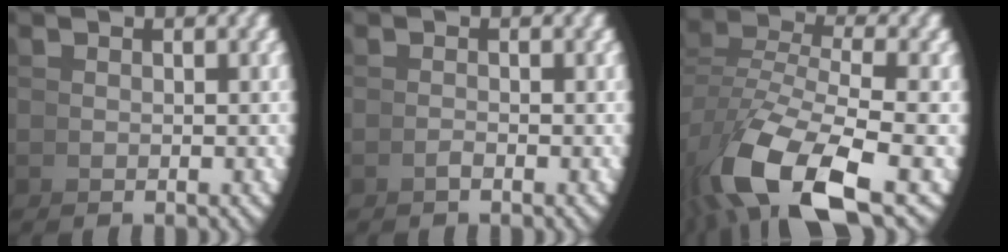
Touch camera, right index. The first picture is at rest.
{"total": 1.1, "force": [-0.5, -1.0, -0.2], "torque": [0.006, 0.005, -0.011]}
{"total": 7.9, "force": [-3.7, 3.2, 6.2], "torque": [-0.135, -0.038, -0.036]}